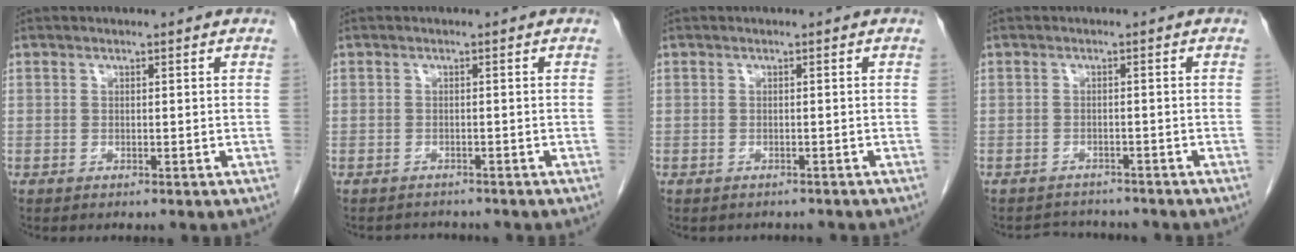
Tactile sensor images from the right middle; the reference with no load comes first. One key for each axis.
{"total": 2.3, "fx": -2.2, "fy": 0.8, "fz": -0.3, "tx": 0.002, "ty": -0.004, "tz": -0.035}
{"total": 2.5, "fx": -2.2, "fy": 1.1, "fz": 0.4, "tx": -0.009, "ty": 0.000, "tz": -0.024}
{"total": 3.8, "fx": -3.4, "fy": 1.7, "fz": -0.3, "tx": 0.004, "ty": 0.008, "tz": -0.045}